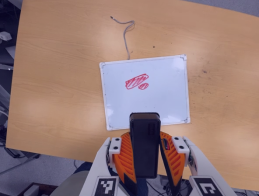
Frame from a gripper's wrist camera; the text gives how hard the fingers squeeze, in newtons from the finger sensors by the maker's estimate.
{"total": 9.0, "left": 7.6, "right": 10.4}